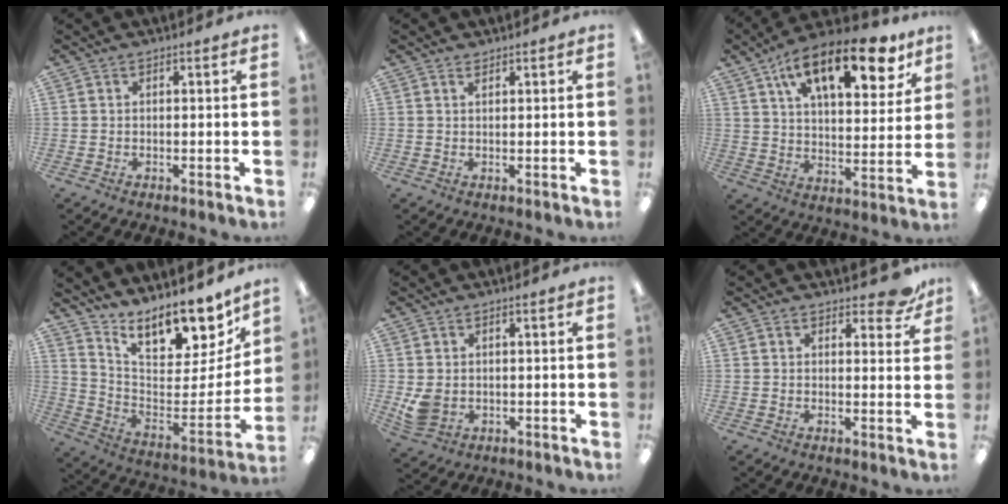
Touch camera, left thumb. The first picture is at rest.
{"total": 1.0, "force": [0.9, 0.2, 0.2], "torque": [-0.005, -0.001, 0.018]}
{"total": 19.3, "force": [11.8, 8.2, 12.8], "torque": [-0.188, -0.062, 0.193]}
{"total": 15.2, "force": [12.7, 5.7, 6.1], "torque": [-0.070, -0.125, 0.217]}
{"total": 4.2, "force": [0.2, 3.3, 2.5], "torque": [-0.050, -0.003, 0.003]}
{"total": 4.8, "force": [3.5, 2.0, 2.6], "torque": [-0.026, -0.016, 0.057]}